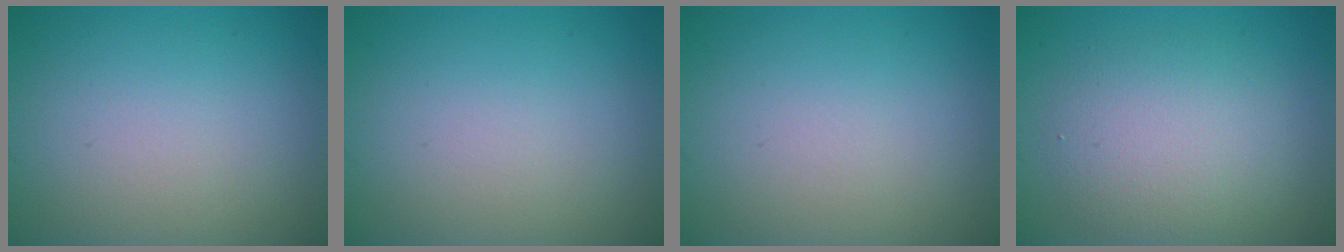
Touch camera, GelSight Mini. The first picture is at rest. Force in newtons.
{"total": 0.0}
{"total": 0.0}
{"total": 4.3, "press": 4.3, "slide": 0.1}